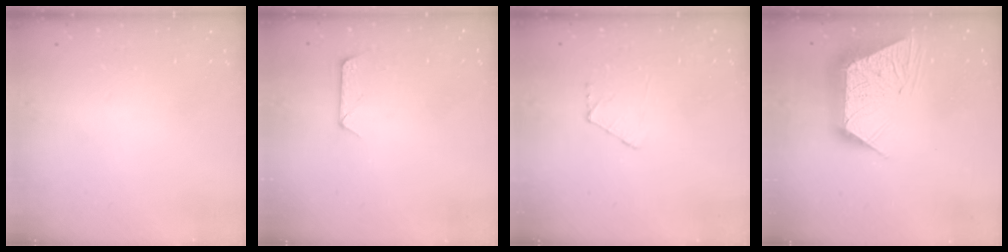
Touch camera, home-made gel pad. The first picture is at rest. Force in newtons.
{"total": 7.8, "press": 7.7, "slide": 0.5}
{"total": 3.8, "press": 3.8, "slide": 0.4}
{"total": 14.4, "press": 14.4, "slide": 1.2}